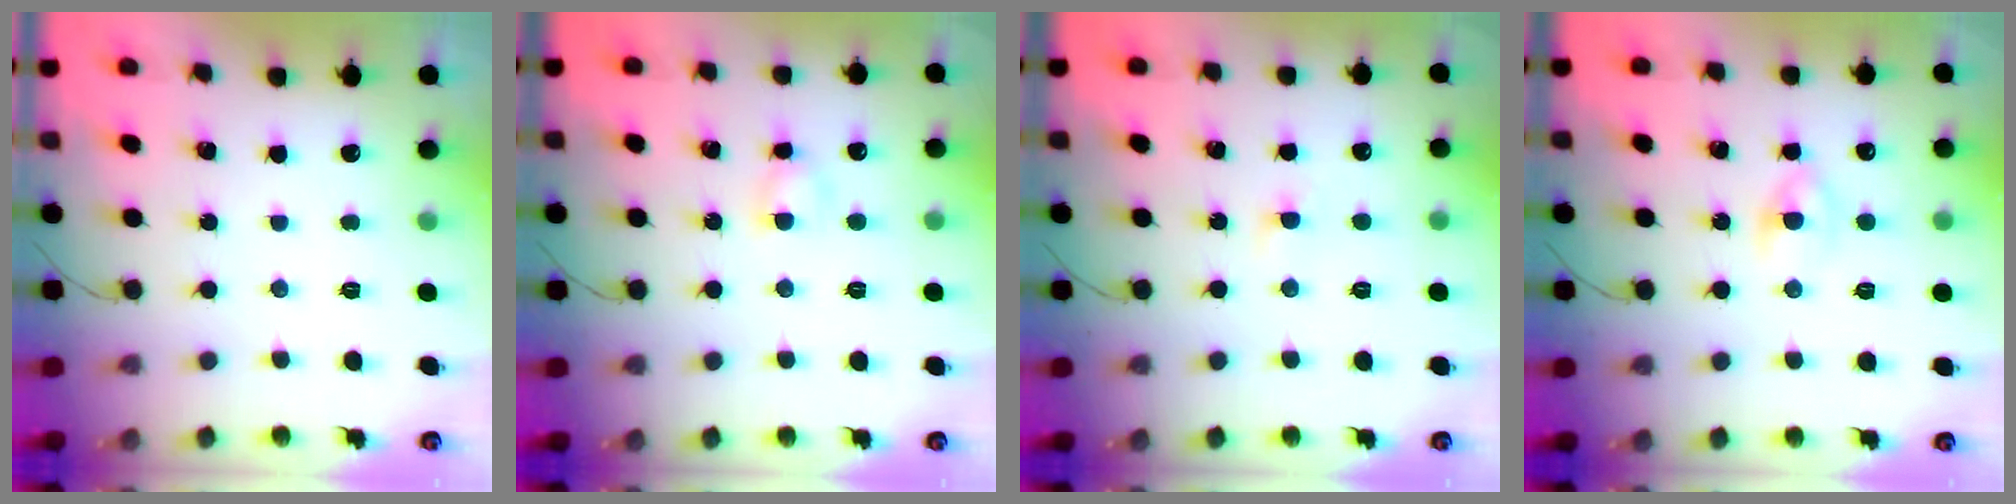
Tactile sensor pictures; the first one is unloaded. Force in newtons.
{"total": 3.7, "press": 3.5, "slide": 1.2}
{"total": 1.7, "press": 1.5, "slide": 0.8}
{"total": 2.3, "press": 2.0, "slide": 1.1}